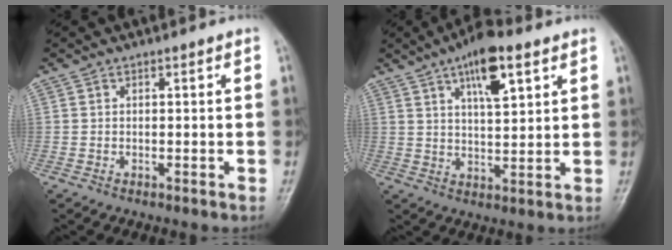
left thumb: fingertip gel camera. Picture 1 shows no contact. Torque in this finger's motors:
{"motor_torque": [1.55, 1.23, 1.10, -0.53, 0.05]}